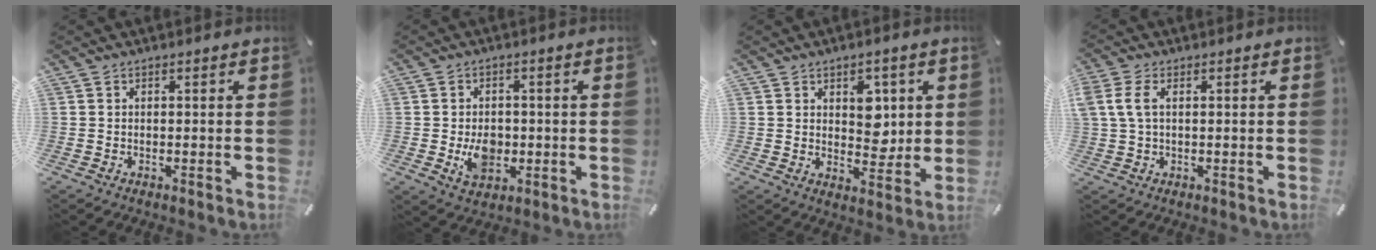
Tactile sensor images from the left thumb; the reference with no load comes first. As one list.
[{"total": 6.9, "force": [-1.0, 5.2, 4.5], "torque": [-0.074, -0.006, -0.020]}, {"total": 7.0, "force": [2.2, 5.4, 3.9], "torque": [-0.034, -0.009, 0.032]}, {"total": 4.3, "force": [0.9, 2.3, 3.6], "torque": [-0.088, 0.003, 0.013]}]